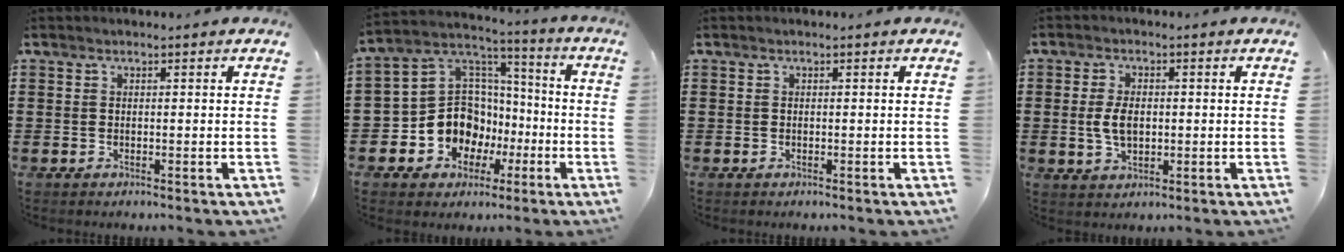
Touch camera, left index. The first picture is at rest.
{"total": 12.0, "force": [-4.3, 10.5, 4.0], "torque": [-0.122, 0.007, -0.074]}
{"total": 0.0}
{"total": 4.6, "force": [0.2, 2.6, 3.8], "torque": [-0.091, 0.002, -0.002]}